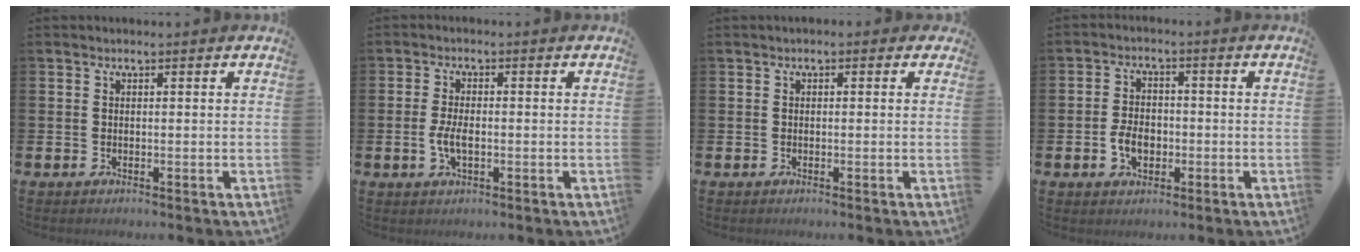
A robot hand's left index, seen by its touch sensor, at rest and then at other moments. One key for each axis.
{"total": 3.2, "fx": -0.6, "fy": 1.5, "fz": 2.8, "tx": -0.044, "ty": 0.001, "tz": -0.012}
{"total": 0.7, "fx": -0.2, "fy": 0.5, "fz": 0.4, "tx": -0.010, "ty": 0.009, "tz": -0.006}
{"total": 4.1, "fx": -1.2, "fy": 2.9, "fz": 2.7, "tx": -0.037, "ty": 0.000, "tz": -0.025}